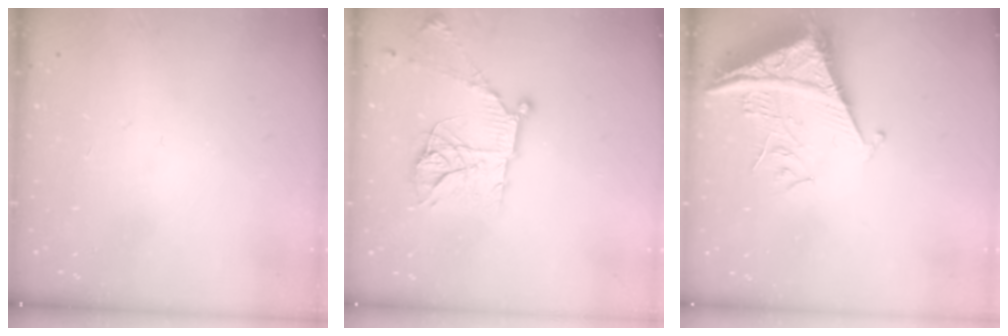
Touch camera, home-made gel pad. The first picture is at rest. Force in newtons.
{"total": 16.6, "press": 16.6, "slide": 1.3}
{"total": 8.5, "press": 8.5, "slide": 0.8}